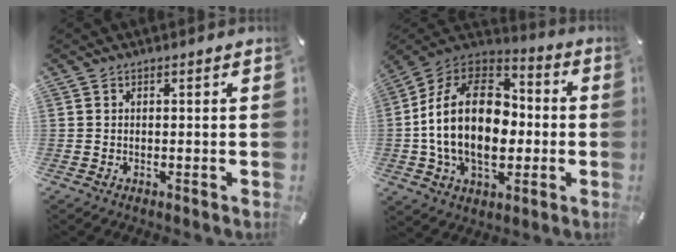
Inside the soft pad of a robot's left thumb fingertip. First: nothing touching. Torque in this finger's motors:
{"motor_torque": [2.45, 2.56, 2.77, 0.00, 0.41]}